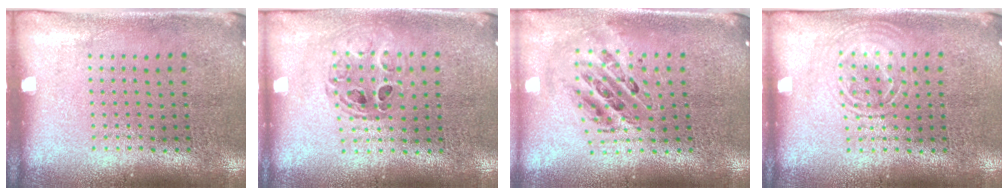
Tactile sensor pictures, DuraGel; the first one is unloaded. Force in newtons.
{"total": 0.8, "press": 0.8, "slide": 0.0}
{"total": 1.1, "press": 1.0, "slide": 0.4}
{"total": 1.2, "press": 1.2, "slide": 0.1}